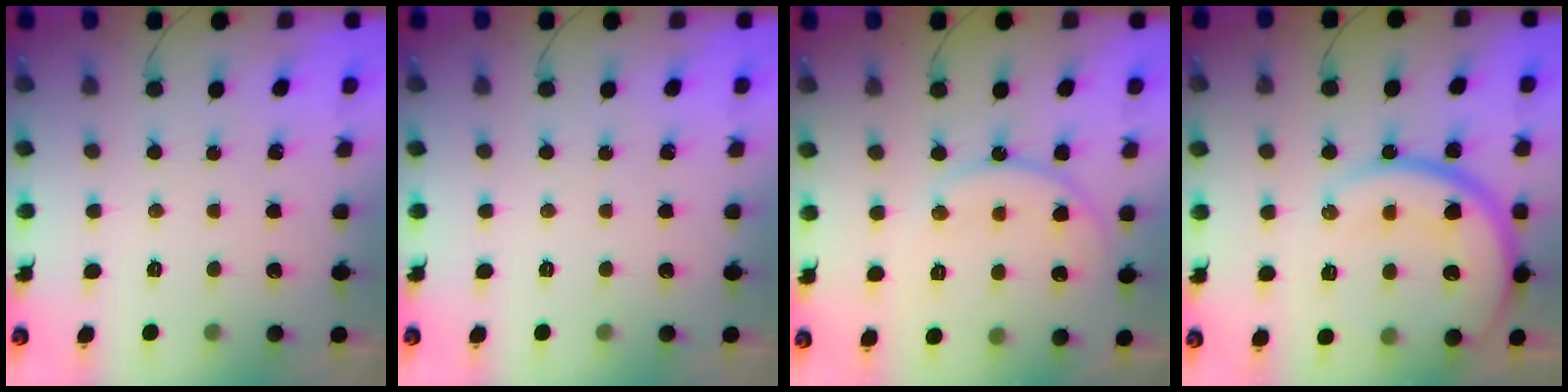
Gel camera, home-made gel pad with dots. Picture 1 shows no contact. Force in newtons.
{"total": 0.0}
{"total": 13.1, "press": 13.1, "slide": 1.3}
{"total": 20.5, "press": 20.4, "slide": 2.1}